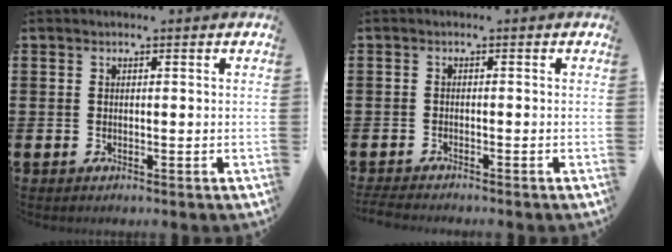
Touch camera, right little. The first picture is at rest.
{"total": 1.3, "force": [-1.2, 0.0, 0.3], "torque": [-0.006, 0.001, -0.025]}